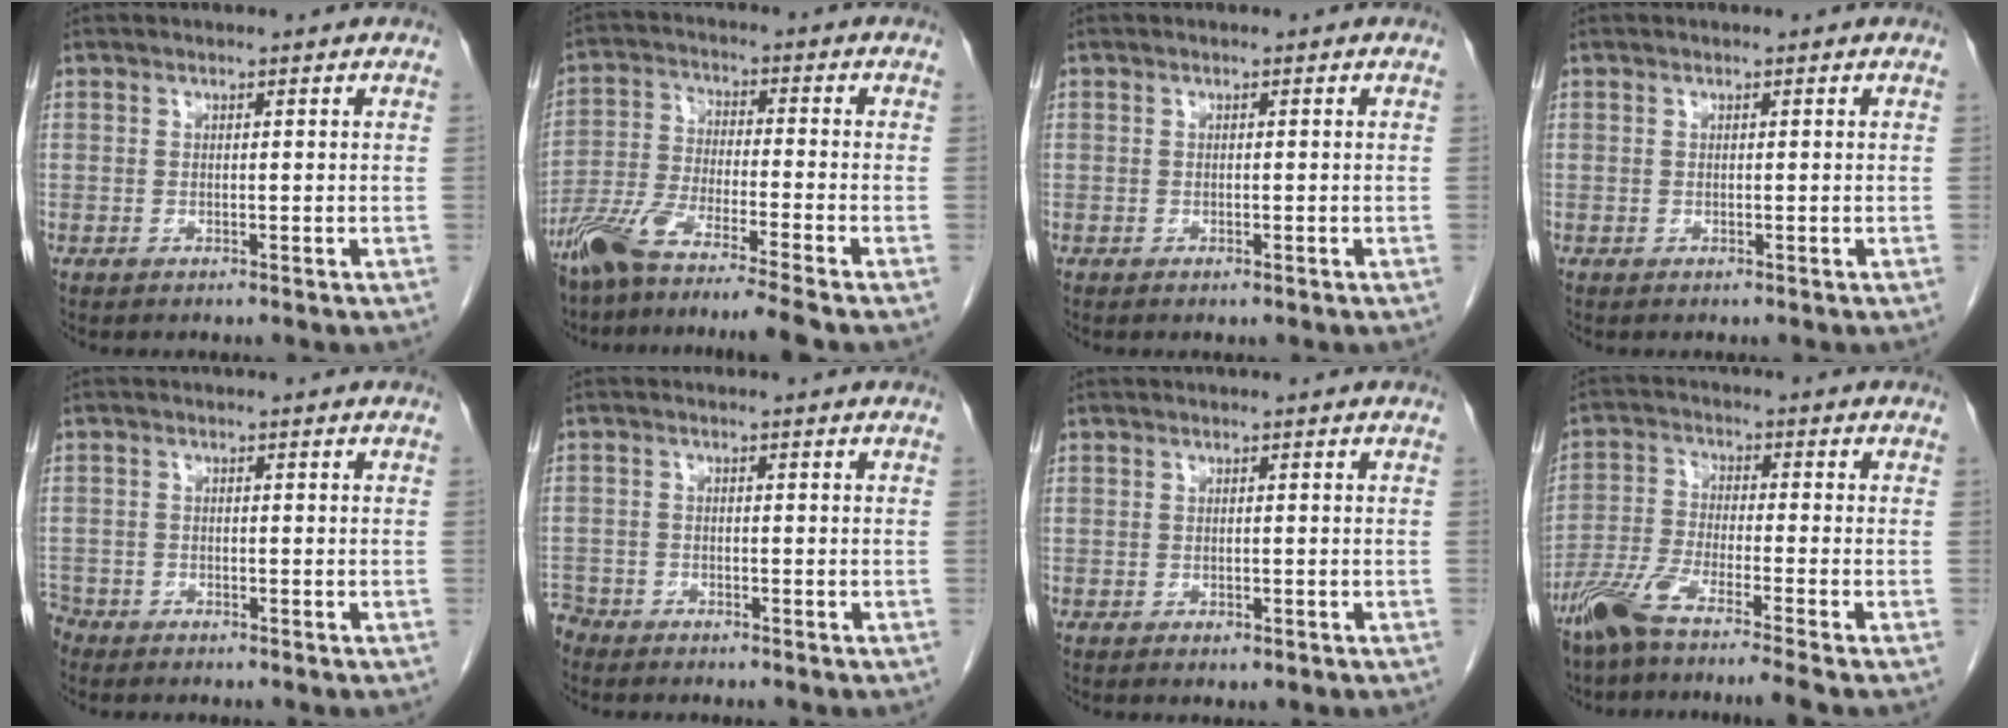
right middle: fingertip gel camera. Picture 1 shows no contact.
{"total": 11.3, "force": [-9.3, -1.3, 6.4], "torque": [-0.115, -0.029, -0.163]}
{"total": 0.6, "force": [-0.4, 0.2, 0.4], "torque": [-0.007, 0.000, -0.004]}
{"total": 0.0}
{"total": 3.4, "force": [-3.0, 1.5, 0.1], "torque": [-0.005, -0.001, -0.060]}
{"total": 4.2, "force": [-3.8, 1.7, 0.1], "torque": [-0.004, -0.003, -0.074]}
{"total": 1.3, "force": [-0.8, 0.7, 0.8], "torque": [-0.012, 0.001, -0.005]}
{"total": 9.5, "force": [-7.5, -1.1, 5.7], "torque": [-0.108, -0.029, -0.136]}